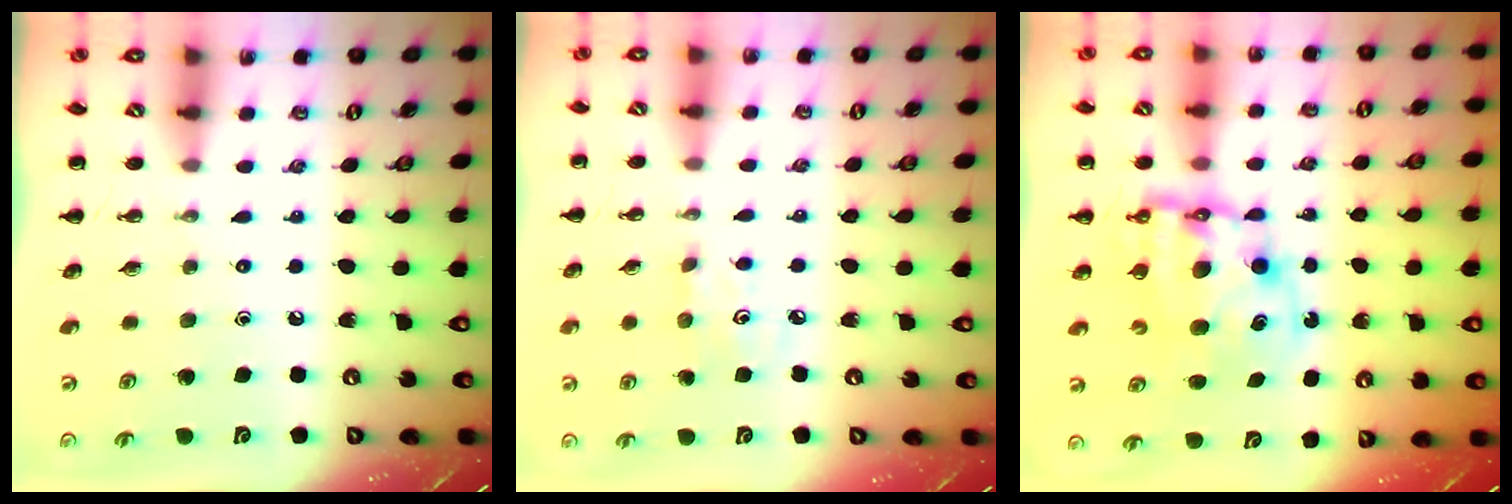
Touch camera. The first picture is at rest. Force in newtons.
{"total": 3.4, "press": 3.3, "slide": 0.8}
{"total": 10.5, "press": 10.2, "slide": 2.5}